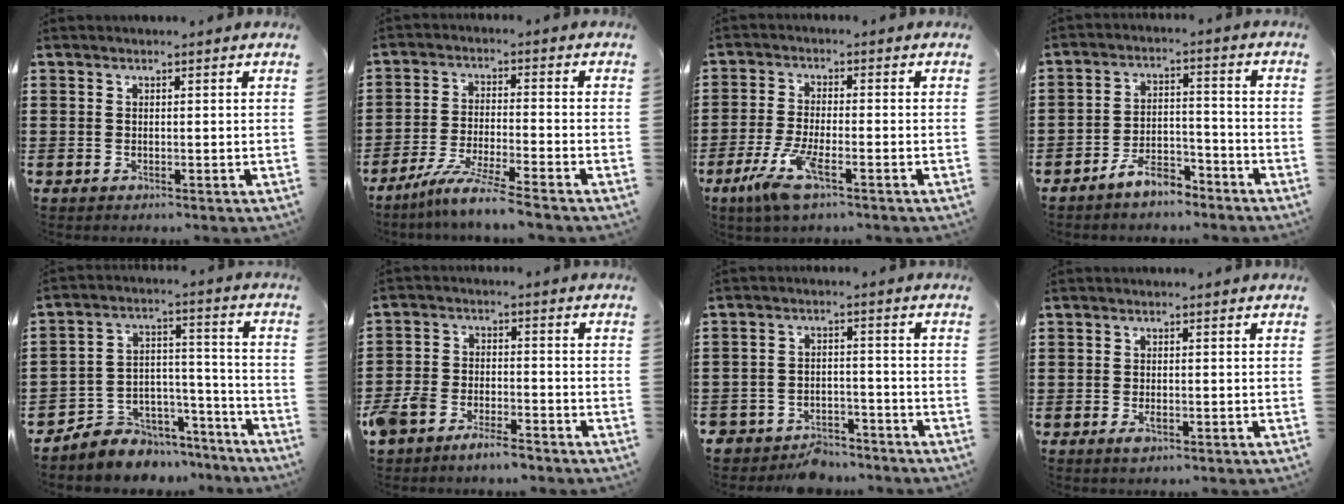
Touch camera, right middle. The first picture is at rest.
{"total": 6.5, "force": [-5.6, -0.7, 3.1], "torque": [-0.065, -0.020, -0.109]}
{"total": 6.7, "force": [-3.4, 1.6, 5.6], "torque": [-0.129, -0.016, -0.065]}
{"total": 6.1, "force": [-5.4, 1.9, 2.2], "torque": [-0.046, 0.011, -0.107]}
{"total": 5.7, "force": [-5.0, 2.9, -0.3], "torque": [-0.008, 0.012, -0.100]}
{"total": 5.6, "force": [-5.0, 1.7, 1.9], "torque": [-0.058, 0.003, -0.103]}
{"total": 5.7, "force": [-5.4, 1.7, 0.6], "torque": [-0.012, 0.017, -0.110]}
{"total": 1.7, "force": [-0.7, 0.7, 1.4], "torque": [-0.035, -0.005, -0.015]}